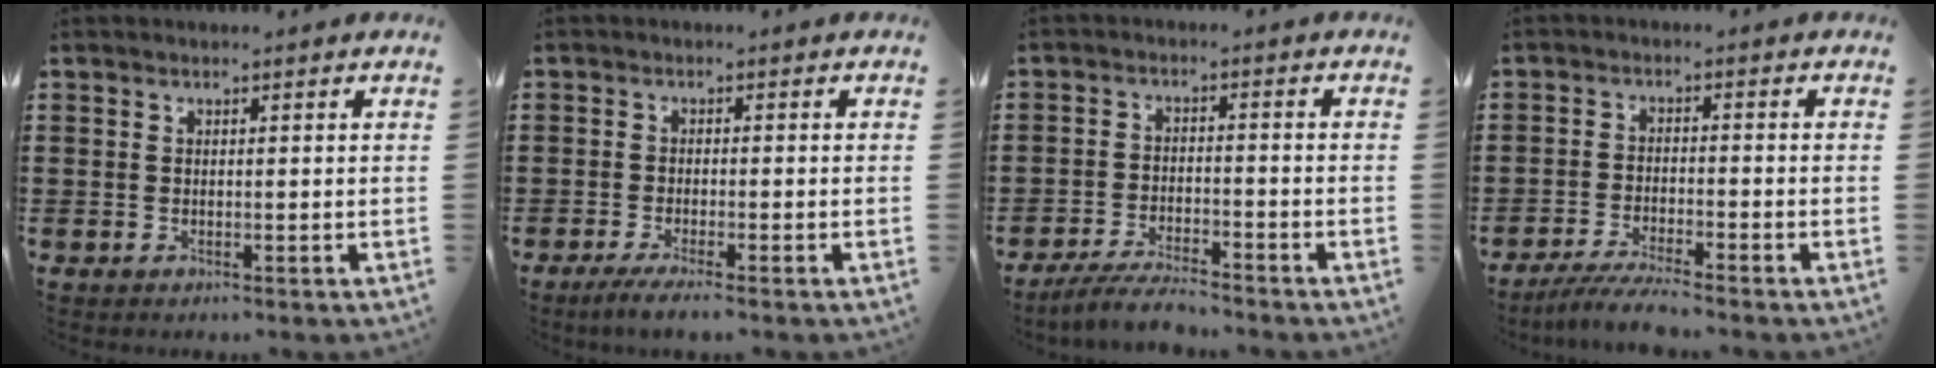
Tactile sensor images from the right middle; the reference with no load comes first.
{"total": 1.9, "force": [-1.6, -0.1, 1.1], "torque": [-0.017, 0.001, -0.030]}
{"total": 4.7, "force": [-4.4, 0.4, 1.7], "torque": [-0.034, -0.002, -0.087]}
{"total": 4.4, "force": [-4.0, -0.1, 1.7], "torque": [-0.042, -0.011, -0.081]}